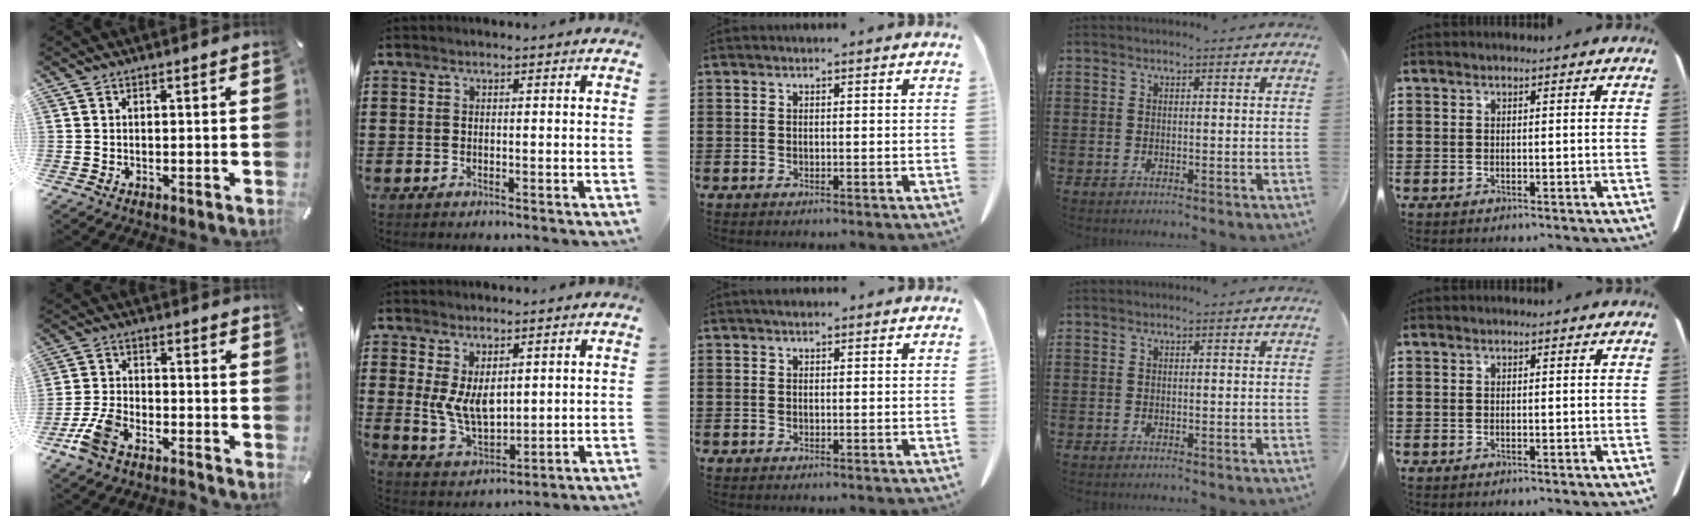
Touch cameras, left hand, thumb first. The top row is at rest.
{"thumb": {"total": 8.2, "force": [-5.5, 3.9, 4.7], "torque": [-0.109, 0.014, -0.106]}, "index": {"total": 6.3, "force": [1.9, 3.8, 4.7], "torque": [-0.102, -0.011, 0.027]}, "middle": {"total": 0.6, "force": [0.5, 0.4, 0.3], "torque": [-0.008, 0.002, 0.009]}}